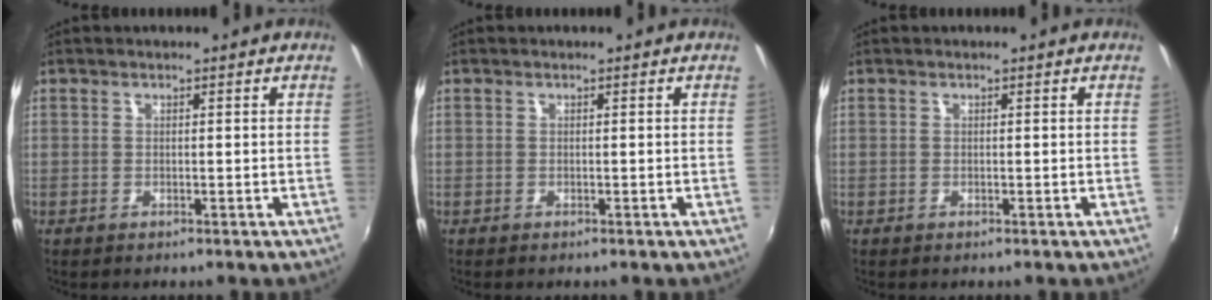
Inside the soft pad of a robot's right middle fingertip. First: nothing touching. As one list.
[{"total": 0.0}, {"total": 0.0}]